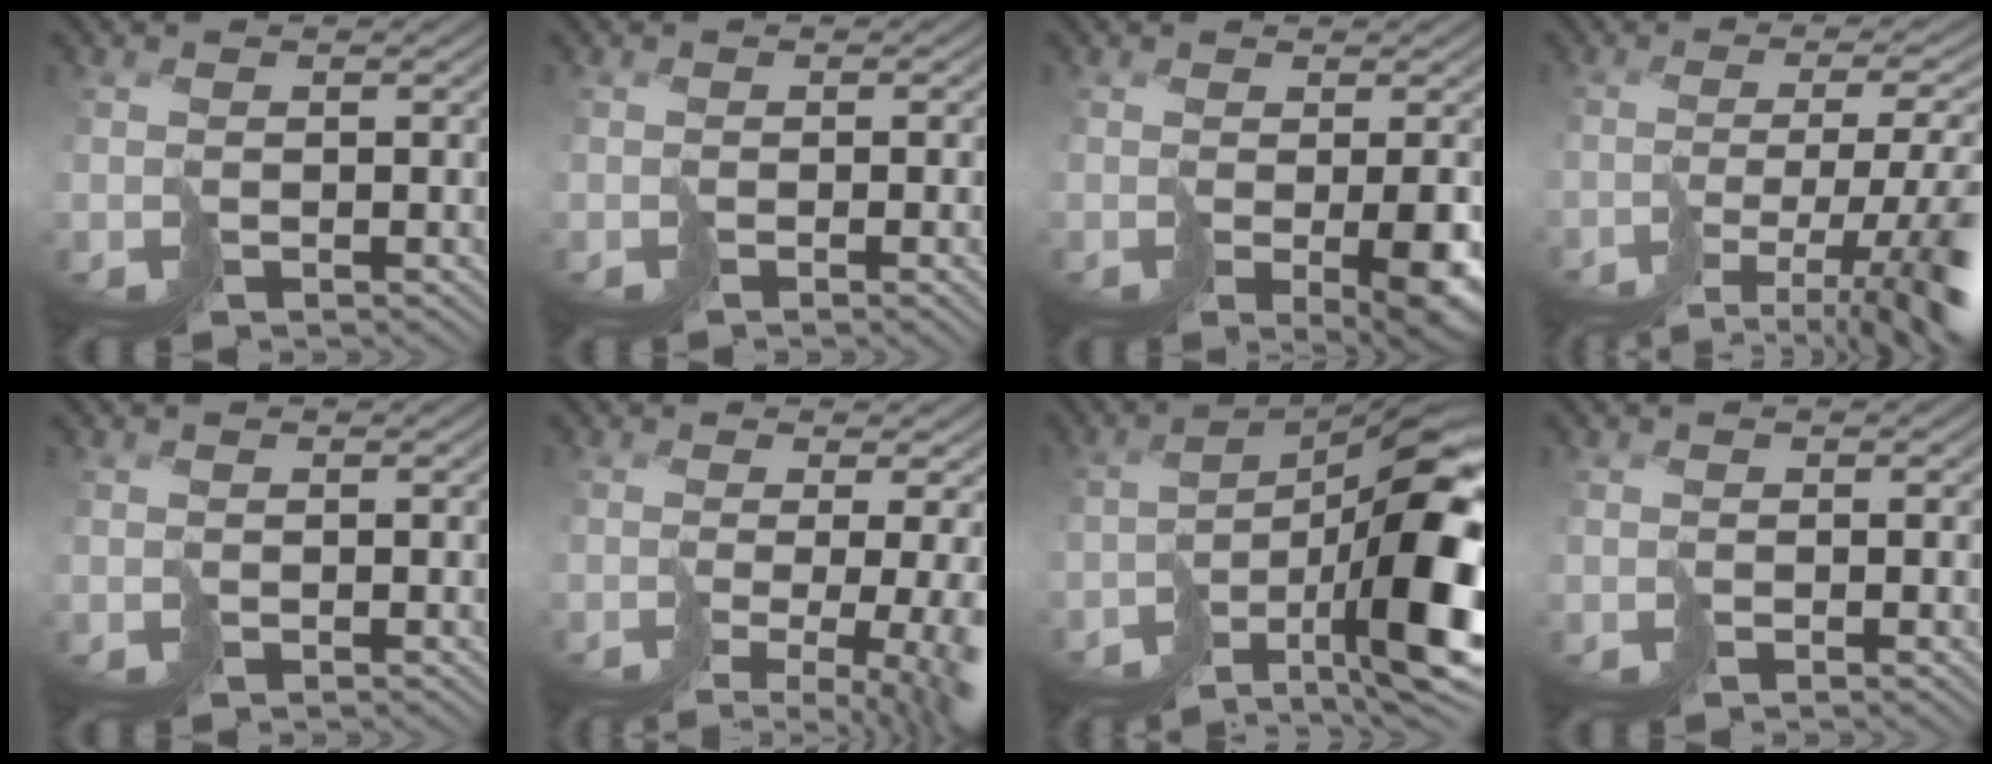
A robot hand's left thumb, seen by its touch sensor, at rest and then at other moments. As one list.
[{"total": 2.6, "force": [-0.7, 0.4, 2.5], "torque": [-0.037, -0.002, -0.013]}, {"total": 6.0, "force": [-1.2, 1.7, 5.6], "torque": [-0.078, -0.011, -0.012]}, {"total": 12.7, "force": [-5.8, 3.3, 10.8], "torque": [-0.169, -0.013, -0.089]}, {"total": 0.0}, {"total": 11.8, "force": [-3.5, 3.9, 10.5], "torque": [-0.138, -0.029, -0.030]}, {"total": 16.9, "force": [-6.5, 6.8, 14.0], "torque": [-0.214, -0.018, -0.110]}, {"total": 0.7, "force": [-0.2, 0.1, 0.7], "torque": [-0.012, -0.002, -0.005]}]